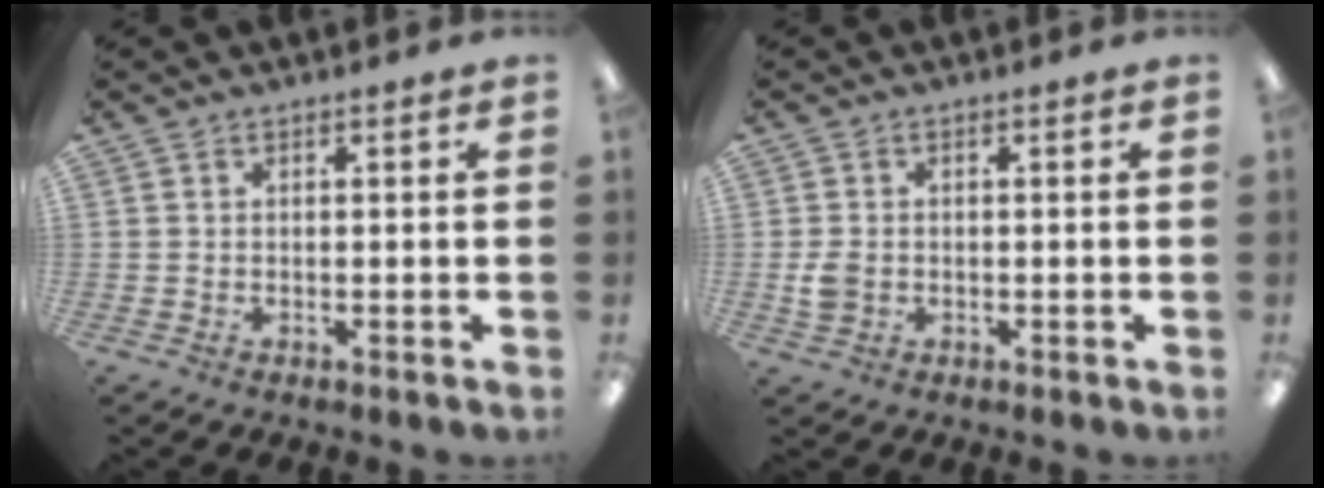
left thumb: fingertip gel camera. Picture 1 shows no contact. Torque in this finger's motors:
{"motor_torque": [-0.06, 0.07, 0.03, -0.04, 0.01]}